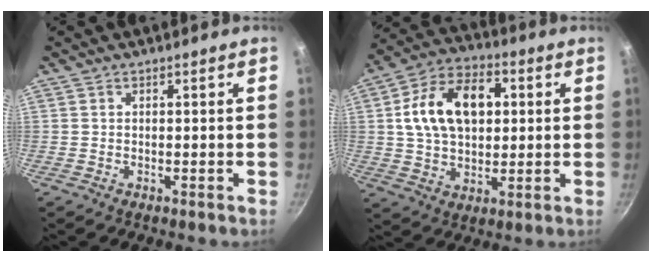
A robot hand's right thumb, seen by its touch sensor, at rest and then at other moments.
{"total": 16.5, "force": [3.2, 11.0, 11.9], "torque": [-0.178, 0.016, 0.043]}